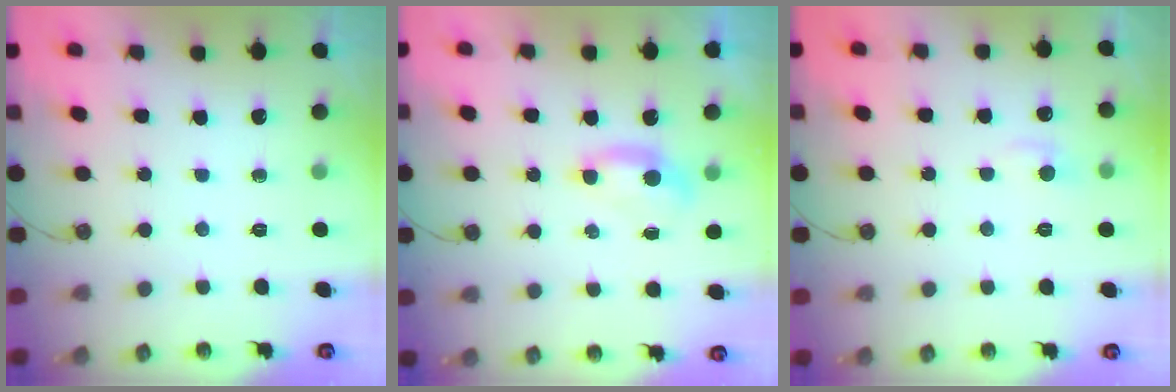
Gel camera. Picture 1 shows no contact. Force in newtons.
{"total": 0.7, "press": 0.5, "slide": 0.5}
{"total": 1.2, "press": 0.8, "slide": 0.8}